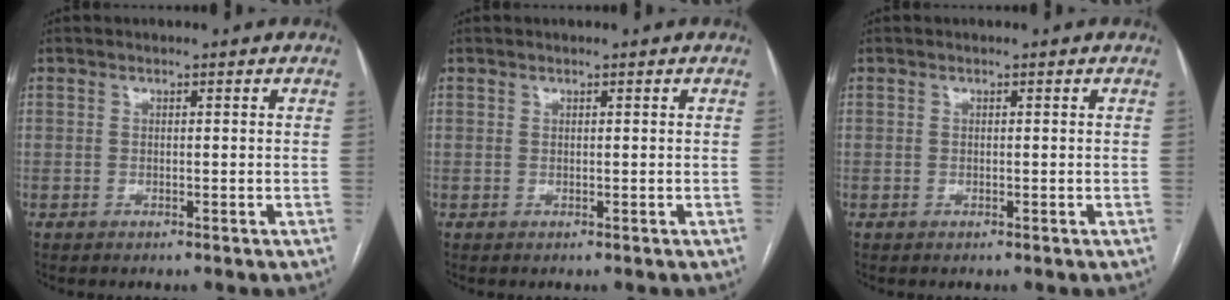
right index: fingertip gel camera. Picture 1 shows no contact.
{"total": 0.0}
{"total": 0.0}